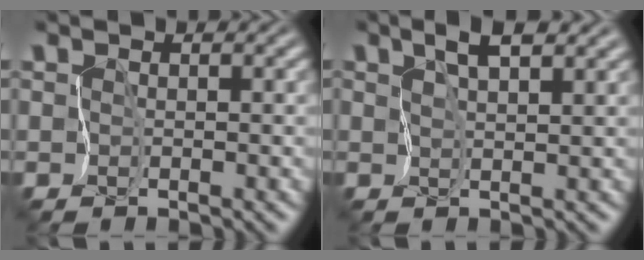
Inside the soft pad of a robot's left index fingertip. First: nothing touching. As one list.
[{"total": 2.8, "force": [1.8, 0.5, 2.0], "torque": [-0.041, 0.002, 0.035]}]